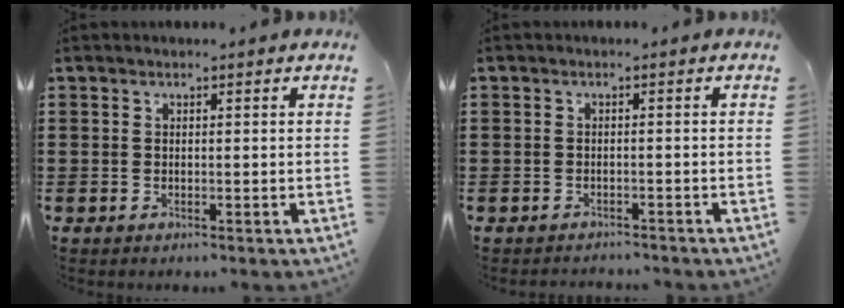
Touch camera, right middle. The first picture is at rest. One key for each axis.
{"total": 1.3, "fx": -1.3, "fy": 0.2, "fz": -0.2, "tx": 0.000, "ty": 0.004, "tz": -0.030}